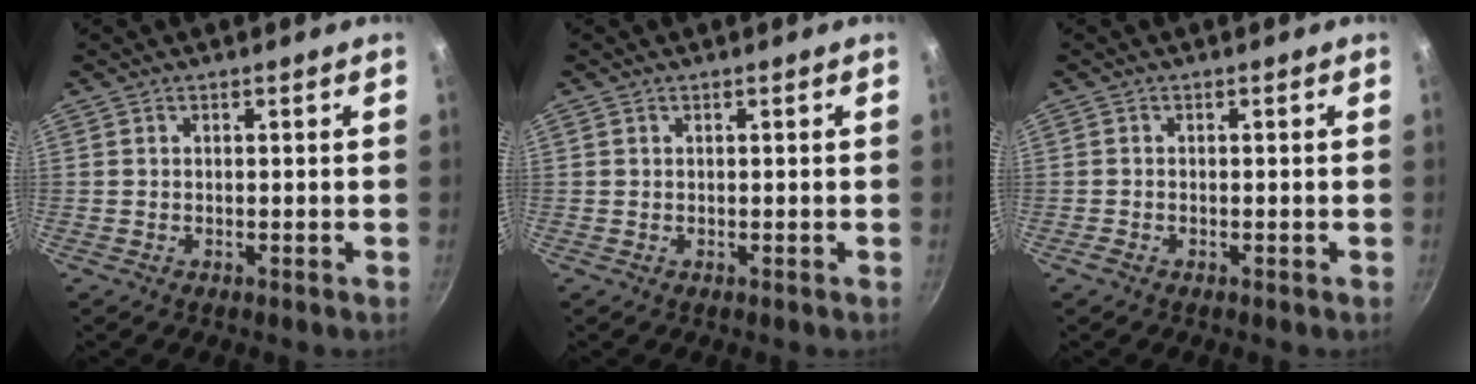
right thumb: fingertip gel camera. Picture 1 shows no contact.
{"total": 0.0}
{"total": 0.8, "force": [-0.7, 0.3, 0.3], "torque": [-0.014, 0.002, -0.017]}